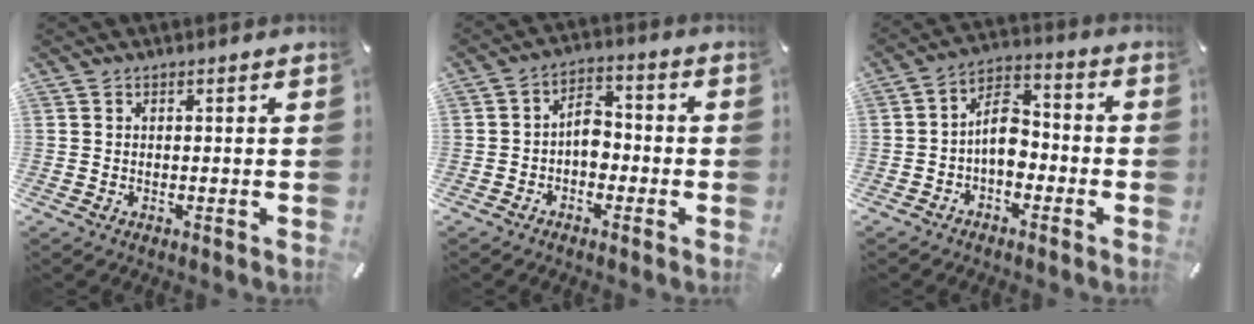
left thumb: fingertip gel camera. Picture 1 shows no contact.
{"total": 6.4, "force": [-1.8, 4.4, 4.4], "torque": [-0.067, 0.019, -0.032]}
{"total": 9.2, "force": [-2.1, 6.1, 6.6], "torque": [-0.123, 0.014, -0.039]}